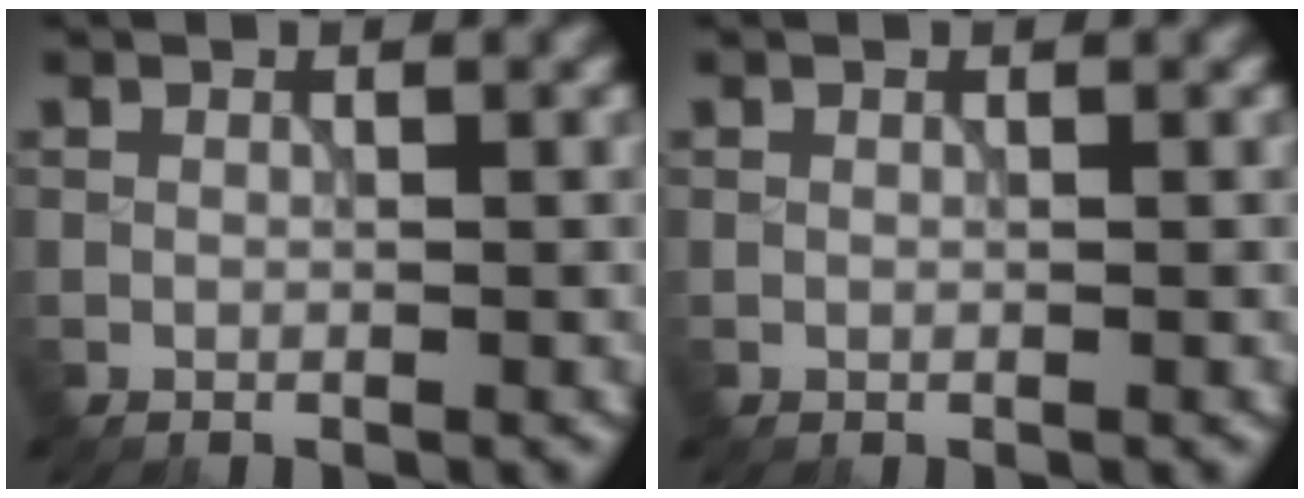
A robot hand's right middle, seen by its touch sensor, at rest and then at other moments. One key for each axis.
{"total": 0.0}